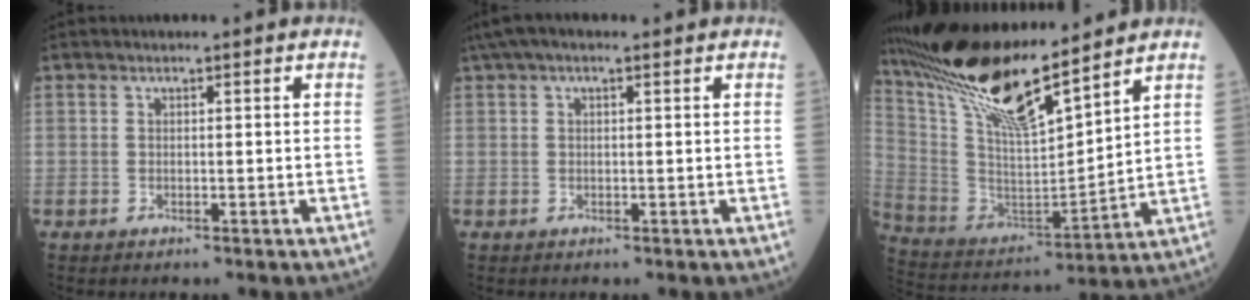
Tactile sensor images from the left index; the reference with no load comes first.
{"total": 5.3, "force": [3.6, 1.4, 3.6], "torque": [-0.074, 0.047, 0.064]}
{"total": 17.9, "force": [14.8, 1.7, 10.0], "torque": [-0.197, -0.002, 0.287]}